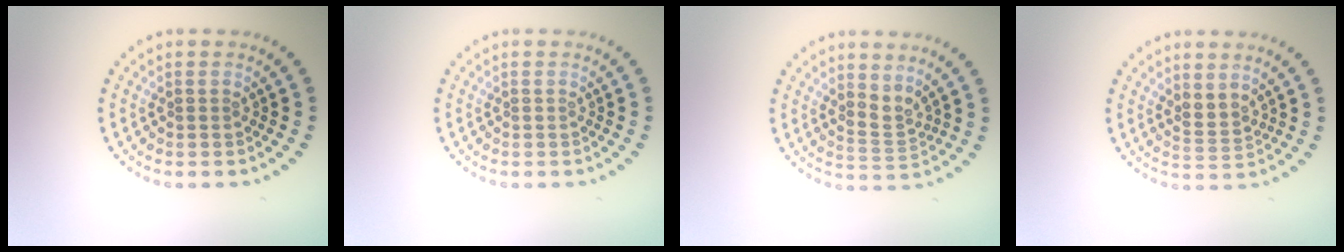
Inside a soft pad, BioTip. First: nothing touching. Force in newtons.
{"total": 0.0}
{"total": 2.2, "press": 1.6, "slide": 1.6}
{"total": 2.0, "press": 1.4, "slide": 1.4}